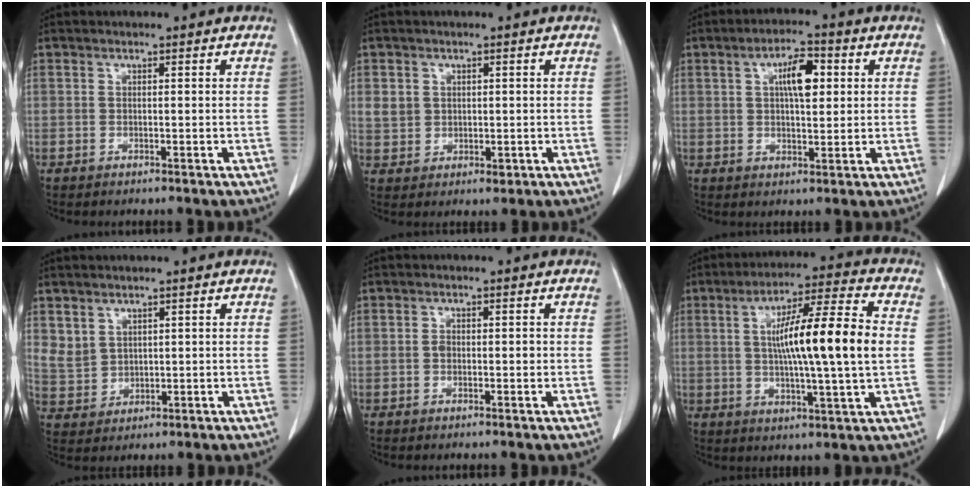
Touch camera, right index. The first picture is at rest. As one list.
[{"total": 4.3, "force": [0.9, 3.9, 1.6], "torque": [-0.025, 0.002, 0.028]}, {"total": 6.6, "force": [1.8, 2.3, 6.0], "torque": [-0.103, 0.011, 0.030]}, {"total": 4.2, "force": [2.4, 3.4, 0.9], "torque": [-0.018, 0.002, 0.061]}, {"total": 1.4, "force": [-0.2, 1.0, 1.1], "torque": [-0.013, 0.005, -0.002]}, {"total": 15.4, "force": [1.1, 0.3, 15.4], "torque": [-0.259, 0.008, 0.013]}]